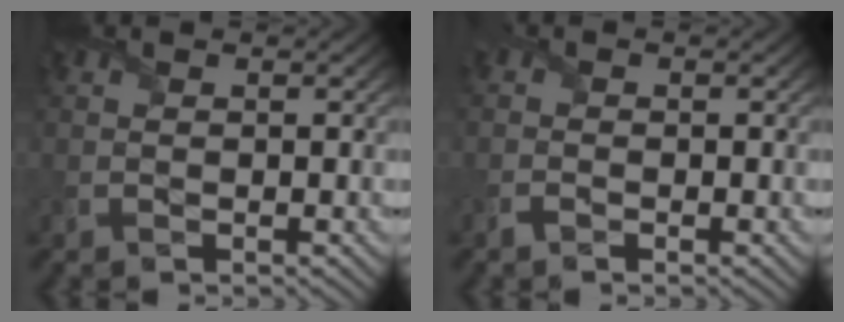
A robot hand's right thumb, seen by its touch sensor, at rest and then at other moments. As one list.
[{"total": 1.3, "force": [-0.9, 0.6, 0.7], "torque": [-0.018, 0.000, -0.023]}]